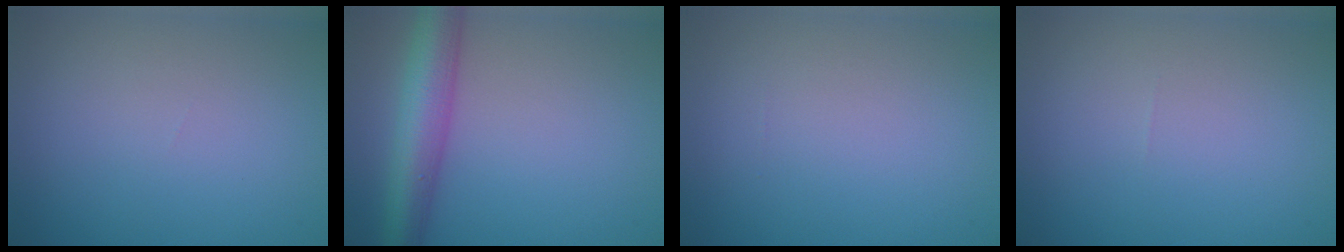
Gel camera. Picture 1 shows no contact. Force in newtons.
{"total": 6.1, "press": 6.1, "slide": 0.1}
{"total": 0.0}
{"total": 0.0}